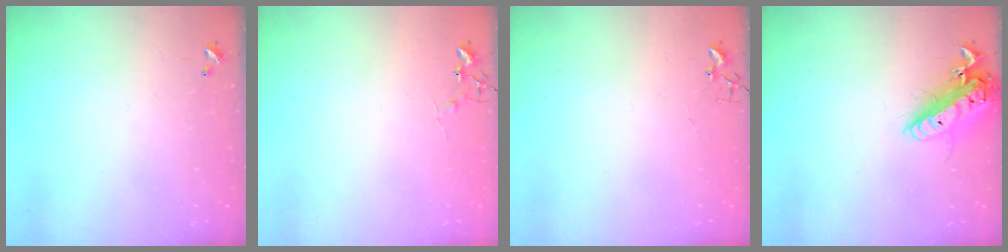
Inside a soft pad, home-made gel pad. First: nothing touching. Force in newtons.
{"total": 5.4, "press": 5.3, "slide": 0.8}
{"total": 1.9, "press": 1.9, "slide": 0.2}
{"total": 16.4, "press": 16.1, "slide": 3.0}